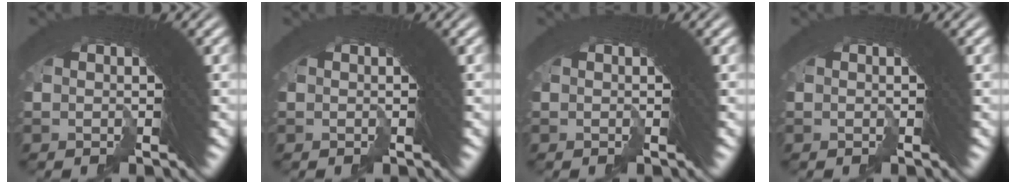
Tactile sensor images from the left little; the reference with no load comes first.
{"total": 0.0}
{"total": 0.0}
{"total": 0.0}